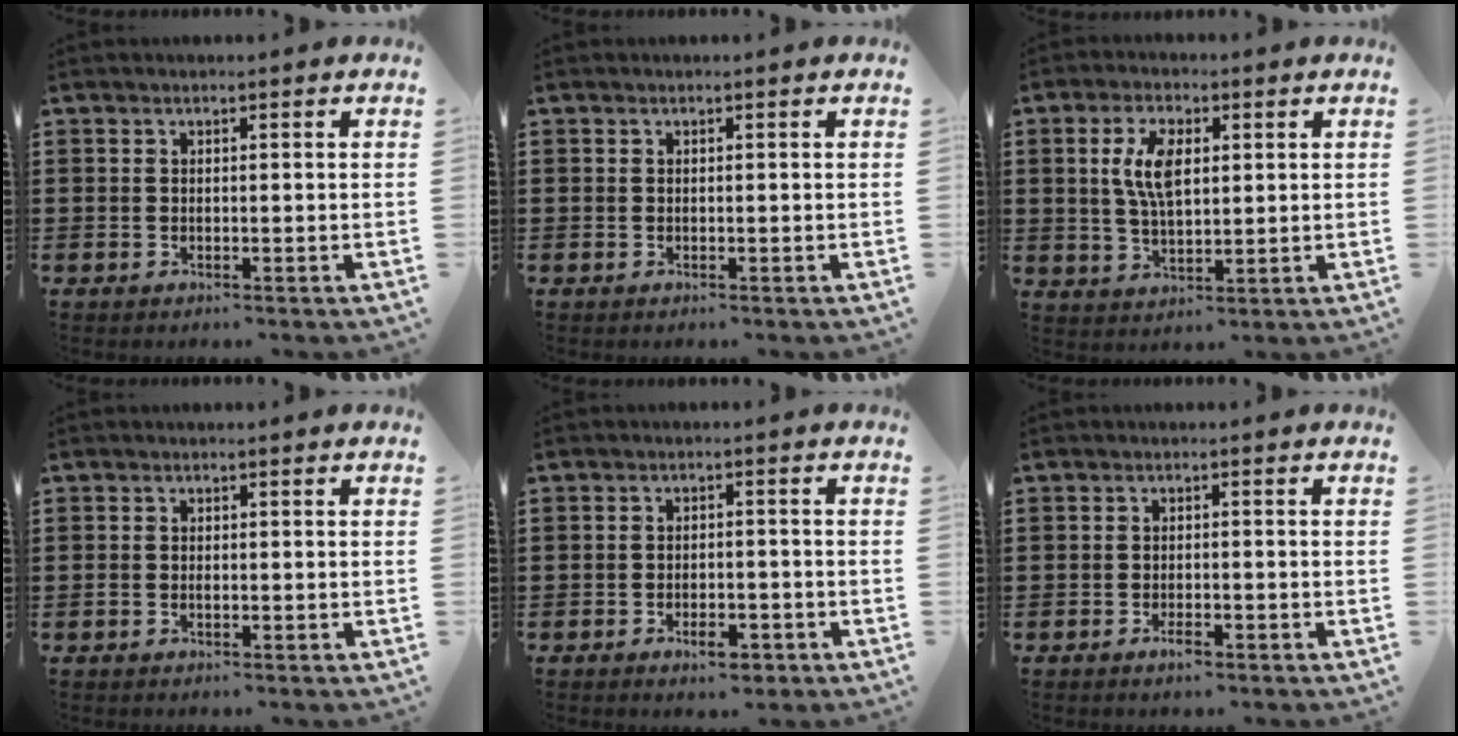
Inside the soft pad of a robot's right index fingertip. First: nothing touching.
{"total": 0.0}
{"total": 7.1, "force": [1.6, 3.4, 6.0], "torque": [-0.132, 0.009, 0.023]}
{"total": 0.9, "force": [-0.4, 0.4, 0.6], "torque": [-0.013, -0.003, -0.006]}
{"total": 3.6, "force": [-2.3, 1.5, 2.3], "torque": [-0.039, 0.007, -0.043]}
{"total": 1.9, "force": [-1.2, 0.7, 1.3], "torque": [-0.024, 0.000, -0.021]}